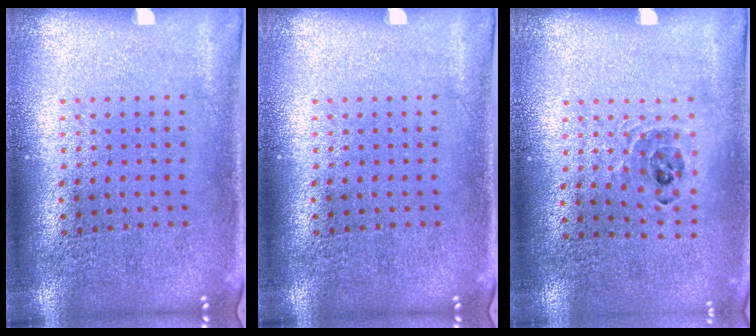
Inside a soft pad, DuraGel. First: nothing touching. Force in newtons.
{"total": 0.0}
{"total": 0.8, "press": 0.8, "slide": 0.2}